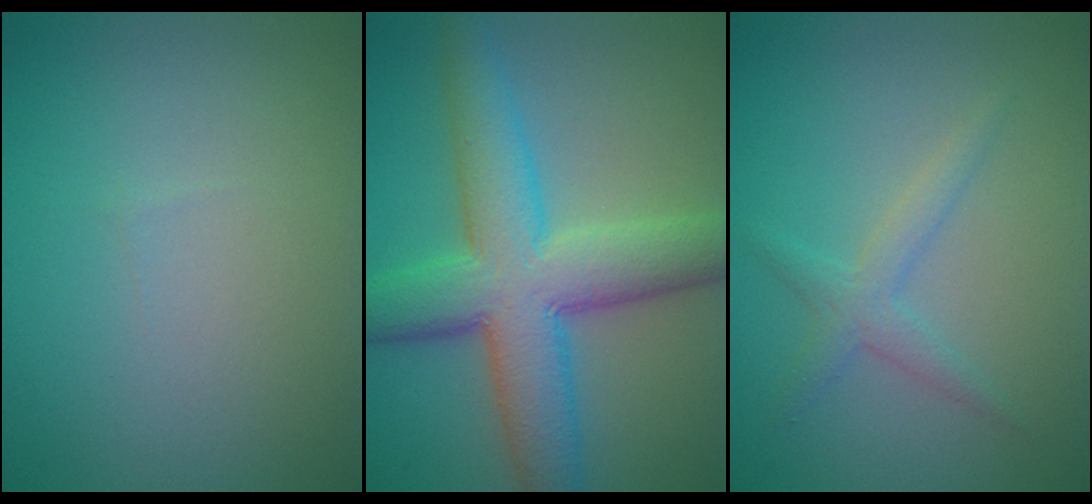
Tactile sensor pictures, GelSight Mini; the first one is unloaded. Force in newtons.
{"total": 9.3, "press": 9.3, "slide": 0.1}
{"total": 2.0, "press": 2.0, "slide": 0.1}